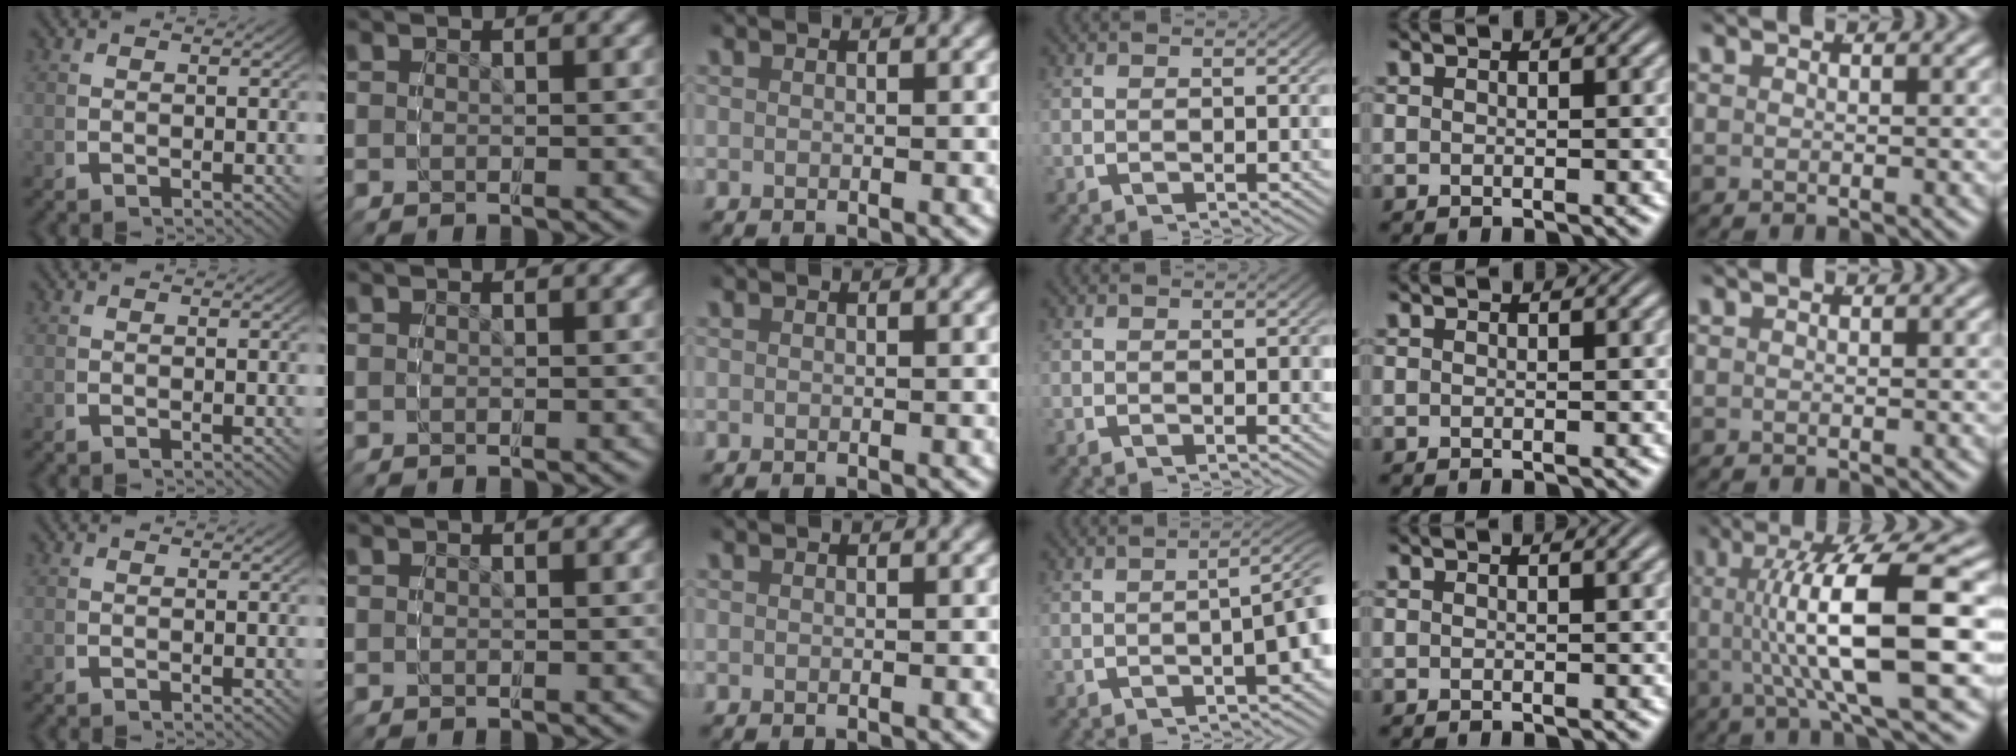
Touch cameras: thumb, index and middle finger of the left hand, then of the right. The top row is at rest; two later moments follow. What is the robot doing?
{"motion": "grasp_and_lifting", "object": "bottle"}